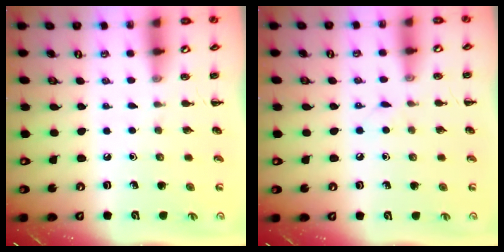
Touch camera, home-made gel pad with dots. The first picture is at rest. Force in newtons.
{"total": 2.9, "press": 2.8, "slide": 0.9}